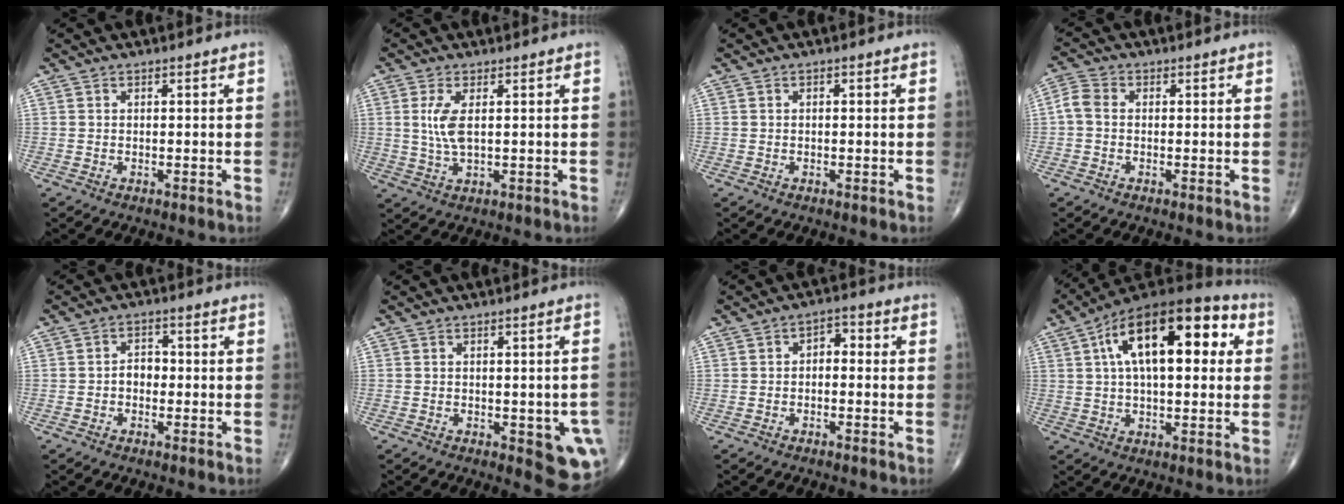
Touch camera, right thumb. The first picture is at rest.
{"total": 5.2, "force": [1.0, 2.0, 4.7], "torque": [-0.109, -0.008, 0.024]}
{"total": 0.5, "force": [0.1, 0.3, 0.5], "torque": [-0.008, 0.001, 0.002]}
{"total": 3.6, "force": [-0.1, 2.7, 2.4], "torque": [-0.050, 0.011, -0.014]}
{"total": 3.1, "force": [-0.6, 2.3, 2.0], "torque": [-0.012, 0.015, -0.018]}
{"total": 9.0, "force": [-2.3, 3.6, 7.9], "torque": [-0.062, -0.006, -0.022]}
{"total": 3.4, "force": [-0.1, 2.2, 2.6], "torque": [-0.022, 0.016, -0.013]}
{"total": 21.6, "force": [5.9, 10.0, 18.3], "torque": [-0.274, 0.026, 0.084]}